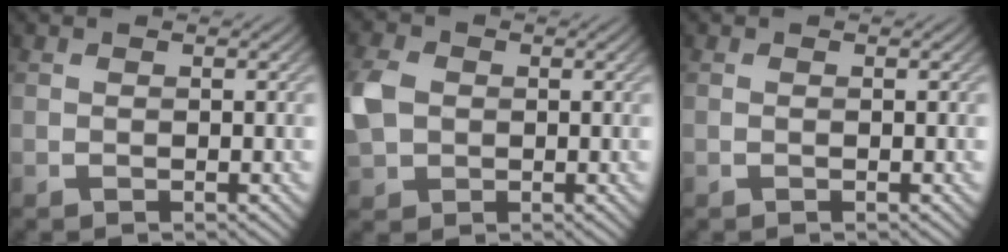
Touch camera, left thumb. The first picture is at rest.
{"total": 5.0, "force": [0.3, 4.0, 3.0], "torque": [-0.087, 0.002, 0.001]}
{"total": 0.0}